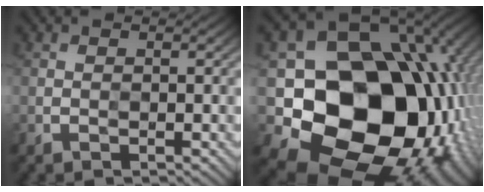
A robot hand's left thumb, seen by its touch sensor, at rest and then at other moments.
{"total": 18.4, "force": [-2.4, 15.3, 9.9], "torque": [-0.184, -0.053, -0.008]}